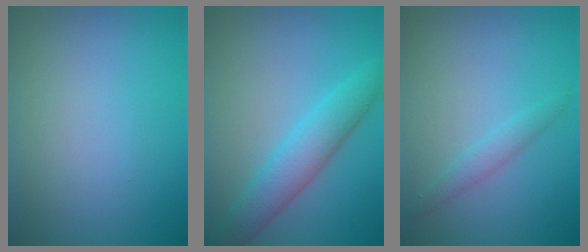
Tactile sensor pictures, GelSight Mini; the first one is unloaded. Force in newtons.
{"total": 4.6, "press": 4.6, "slide": 0.1}
{"total": 1.6, "press": 1.6, "slide": 0.1}